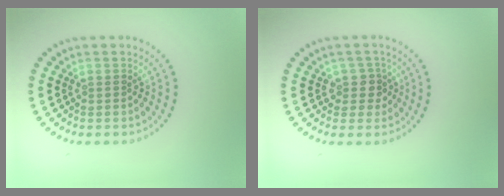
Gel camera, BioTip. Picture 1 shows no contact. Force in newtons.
{"total": 2.0, "press": 1.6, "slide": 1.3}